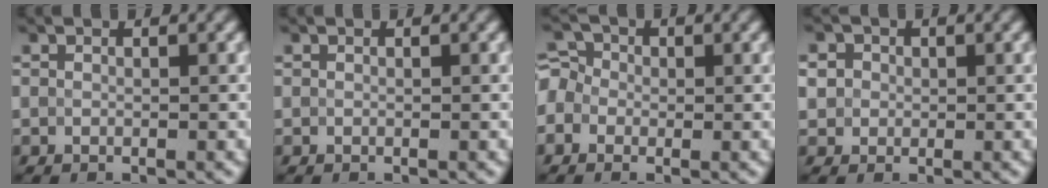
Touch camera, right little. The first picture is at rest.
{"total": 0.0}
{"total": 3.2, "force": [-0.2, 2.9, 1.3], "torque": [-0.012, 0.021, -0.028]}
{"total": 2.9, "force": [0.8, 2.6, 1.1], "torque": [-0.015, 0.014, 0.009]}